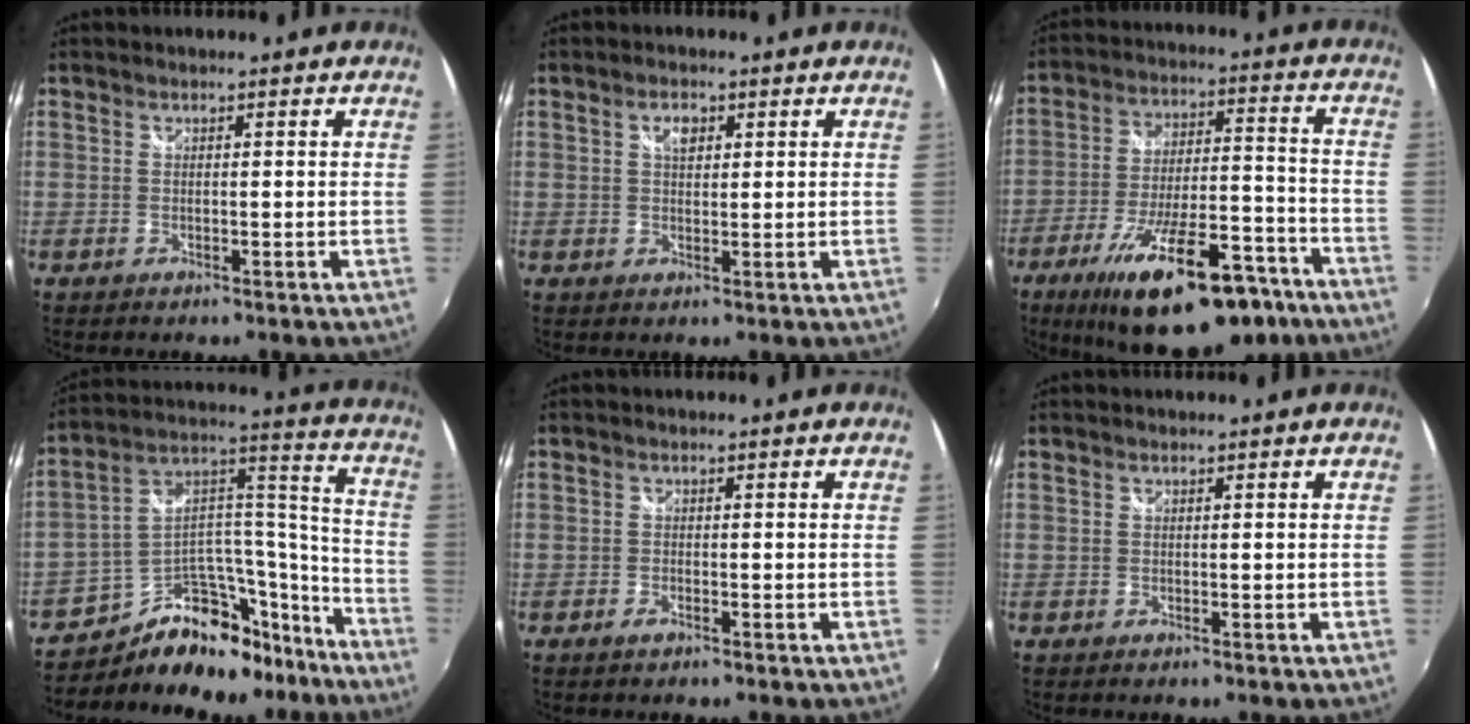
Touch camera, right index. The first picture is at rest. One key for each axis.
{"total": 2.9, "fx": 1.2, "fy": 1.7, "fz": 2.0, "tx": -0.032, "ty": 0.006, "tz": 0.018}
{"total": 23.8, "fx": -15.7, "fy": 8.6, "fz": 15.7, "tx": -0.262, "ty": -0.009, "tz": -0.227}
{"total": 21.0, "fx": -14.9, "fy": 12.5, "fz": 7.9, "tx": -0.146, "ty": 0.097, "tz": -0.219}
{"total": 1.1, "fx": -0.9, "fy": 0.5, "fz": 0.5, "tx": -0.011, "ty": -0.003, "tz": -0.018}
{"total": 0.0}